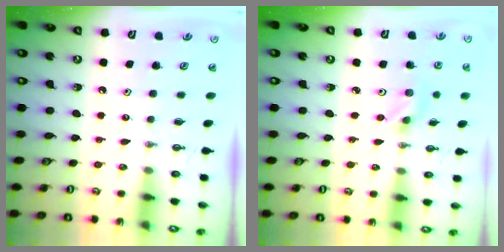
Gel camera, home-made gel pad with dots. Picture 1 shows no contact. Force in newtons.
{"total": 2.2, "press": 2.1, "slide": 0.7}